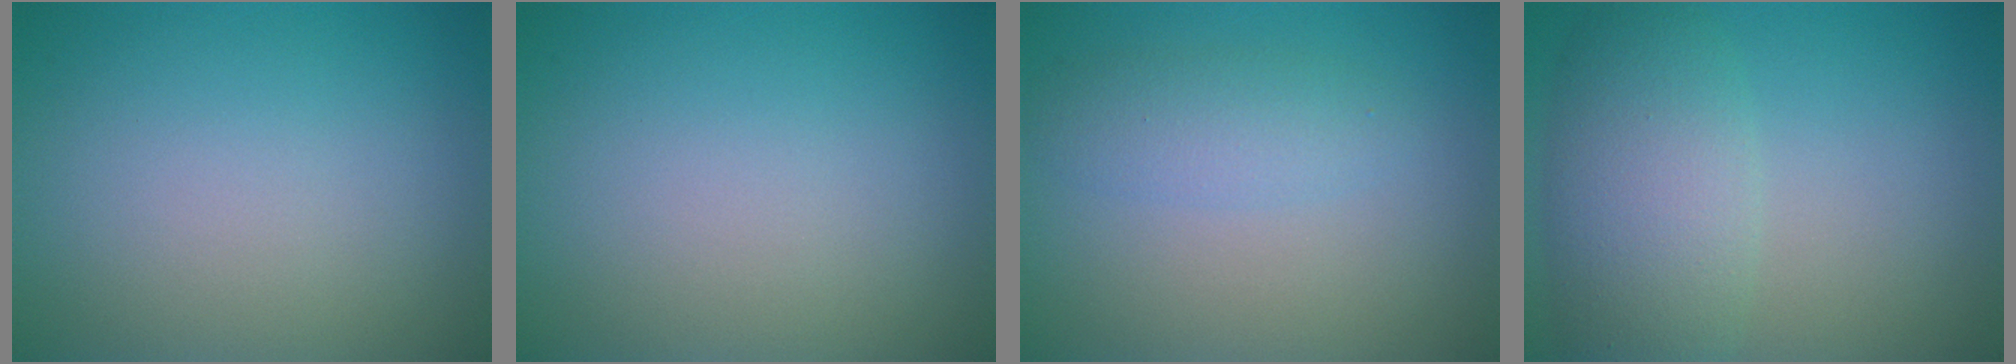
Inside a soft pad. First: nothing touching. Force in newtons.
{"total": 0.0}
{"total": 2.3, "press": 2.3, "slide": 0.1}
{"total": 5.6, "press": 5.6, "slide": 0.4}